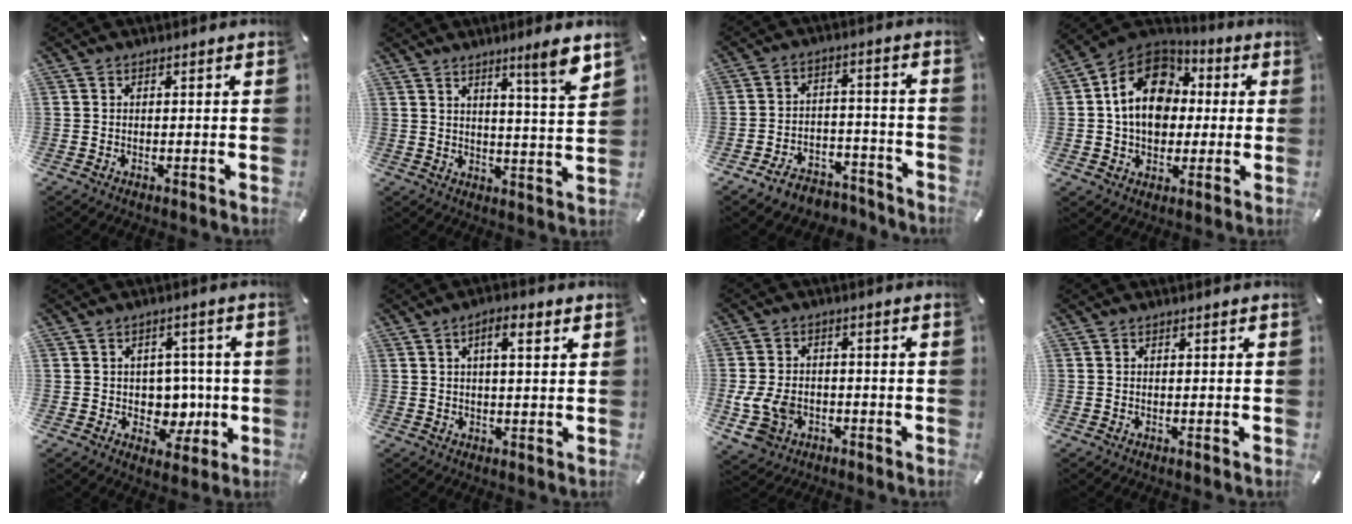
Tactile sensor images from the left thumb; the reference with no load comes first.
{"total": 8.5, "force": [6.2, -0.2, 5.8], "torque": [-0.078, -0.046, 0.095]}
{"total": 7.1, "force": [-5.0, 4.4, 2.4], "torque": [-0.030, 0.038, -0.088]}
{"total": 14.6, "force": [0.9, 12.0, 8.3], "torque": [-0.163, 0.010, 0.013]}
{"total": 6.4, "force": [0.1, 5.9, 2.5], "torque": [-0.024, -0.005, 0.004]}
{"total": 4.7, "force": [2.0, 1.3, 4.1], "torque": [-0.061, -0.004, 0.027]}
{"total": 8.8, "force": [-2.7, 6.7, 4.9], "torque": [-0.120, 0.011, -0.047]}
{"total": 0.0}